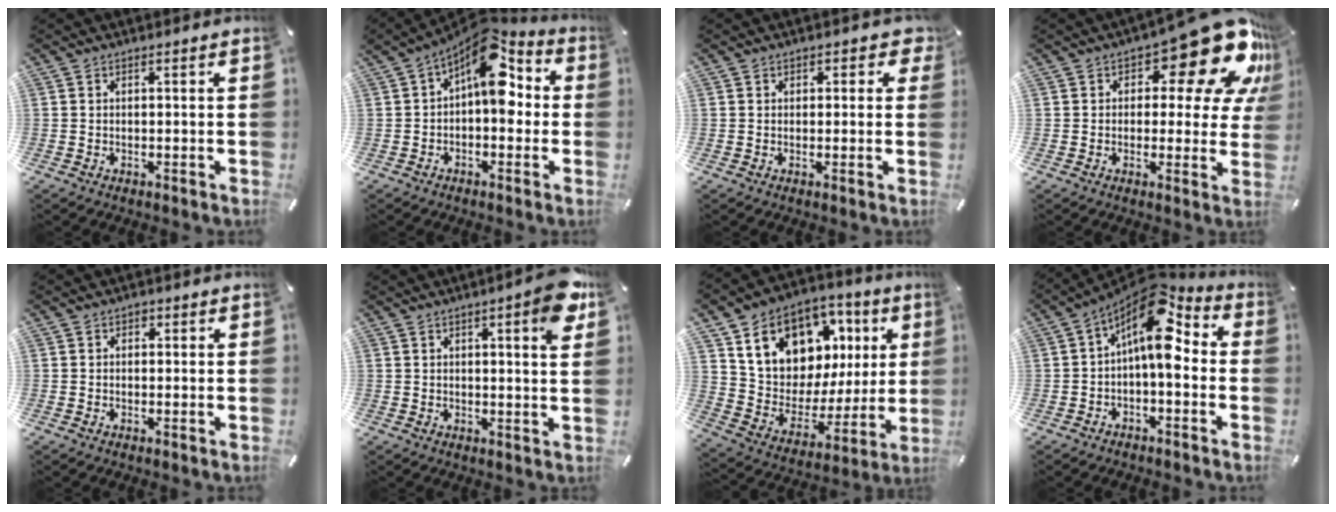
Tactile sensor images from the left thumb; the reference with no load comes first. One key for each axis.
{"total": 12.3, "fx": 4.5, "fy": 6.2, "fz": 9.6, "tx": -0.145, "ty": -0.044, "tz": 0.076}
{"total": 2.2, "fx": 0.8, "fy": 1.7, "fz": 1.1, "tx": 0.002, "ty": -0.001, "tz": 0.007}
{"total": 19.3, "fx": 10.3, "fy": 8.9, "fz": 13.6, "tx": -0.169, "ty": -0.072, "tz": 0.170}
{"total": 1.0, "fx": 0.1, "fy": 0.9, "fz": 0.4, "tx": -0.007, "ty": 0.007, "tz": 0.001}
{"total": 7.3, "fx": 3.2, "fy": 1.5, "fz": 6.4, "tx": -0.085, "ty": -0.013, "tz": 0.046}
{"total": 16.4, "fx": 9.0, "fy": 12.0, "fz": 6.6, "tx": -0.116, "ty": -0.059, "tz": 0.170}
{"total": 12.0, "fx": 3.9, "fy": 5.4, "fz": 10.0, "tx": -0.174, "ty": -0.040, "tz": 0.064}